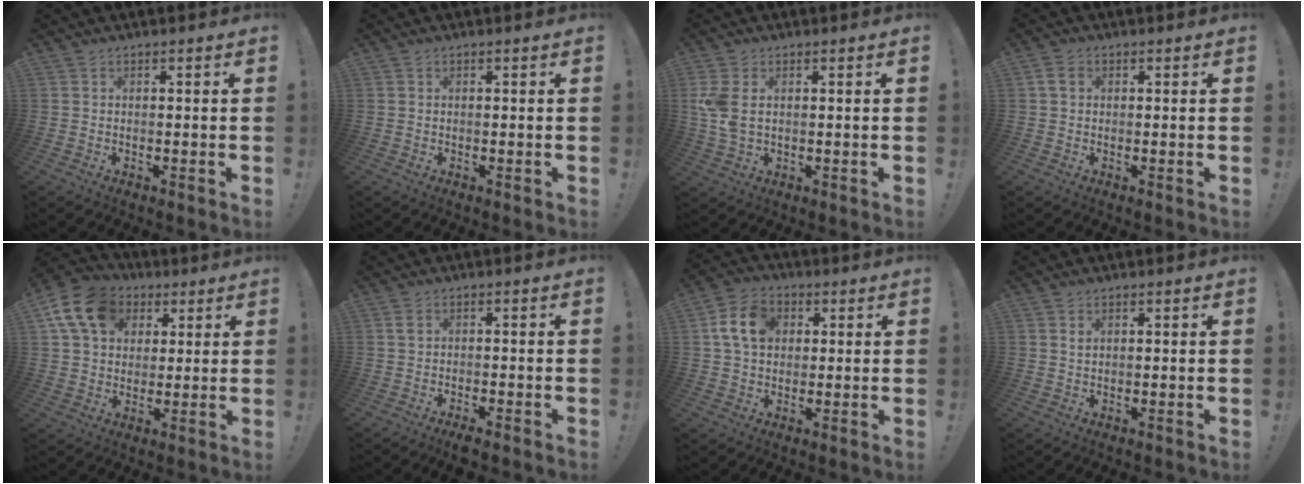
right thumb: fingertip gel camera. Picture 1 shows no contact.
{"total": 0.0}
{"total": 6.2, "force": [1.3, 3.8, 4.7], "torque": [-0.105, 0.000, 0.025]}
{"total": 3.3, "force": [0.7, 2.4, 2.1], "torque": [-0.037, 0.006, 0.014]}
{"total": 14.9, "force": [5.6, 11.6, 7.6], "torque": [-0.115, -0.013, 0.111]}
{"total": 2.7, "force": [-1.7, 0.4, 2.1], "torque": [-0.037, 0.002, -0.029]}
{"total": 10.7, "force": [2.5, 8.1, 6.4], "torque": [-0.115, 0.017, 0.050]}
{"total": 1.0, "force": [0.7, 0.5, 0.5], "torque": [-0.008, -0.003, 0.013]}